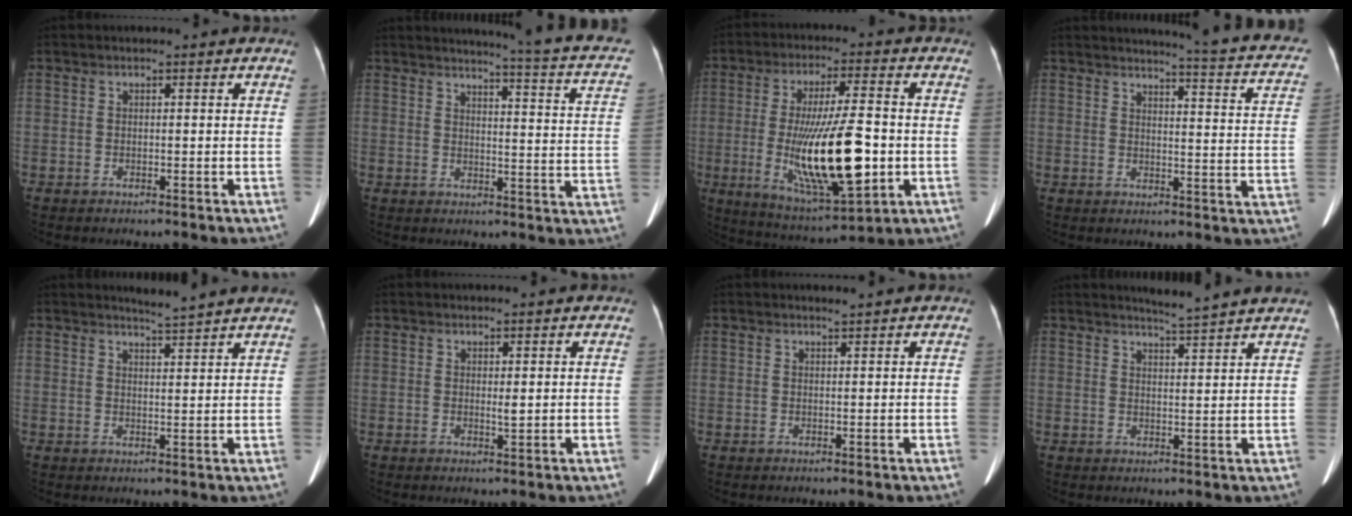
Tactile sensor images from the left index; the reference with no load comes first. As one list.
[{"total": 15.3, "force": [13.0, 0.7, 8.1], "torque": [-0.102, -0.057, 0.125]}, {"total": 17.3, "force": [-2.9, 3.4, 16.7], "torque": [-0.305, -0.018, -0.035]}, {"total": 14.9, "force": [13.3, 1.0, 6.6], "torque": [-0.070, -0.061, 0.125]}, {"total": 4.1, "force": [3.9, -1.1, 0.8], "torque": [-0.020, -0.007, 0.053]}, {"total": 0.9, "force": [0.3, 0.1, 0.8], "torque": [-0.017, -0.003, 0.006]}, {"total": 0.7, "force": [0.6, -0.2, 0.1], "torque": [-0.012, -0.005, 0.016]}, {"total": 5.1, "force": [4.8, -1.4, 1.2], "torque": [-0.026, -0.009, 0.062]}]